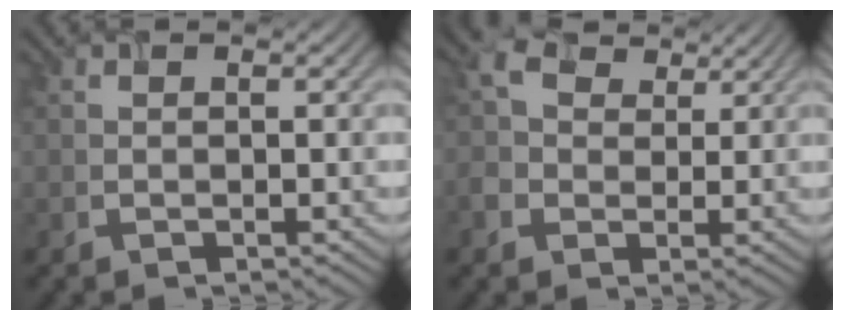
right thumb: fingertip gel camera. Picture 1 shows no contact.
{"total": 3.1, "force": [0.8, 3.0, 0.7], "torque": [-0.025, 0.003, 0.015]}